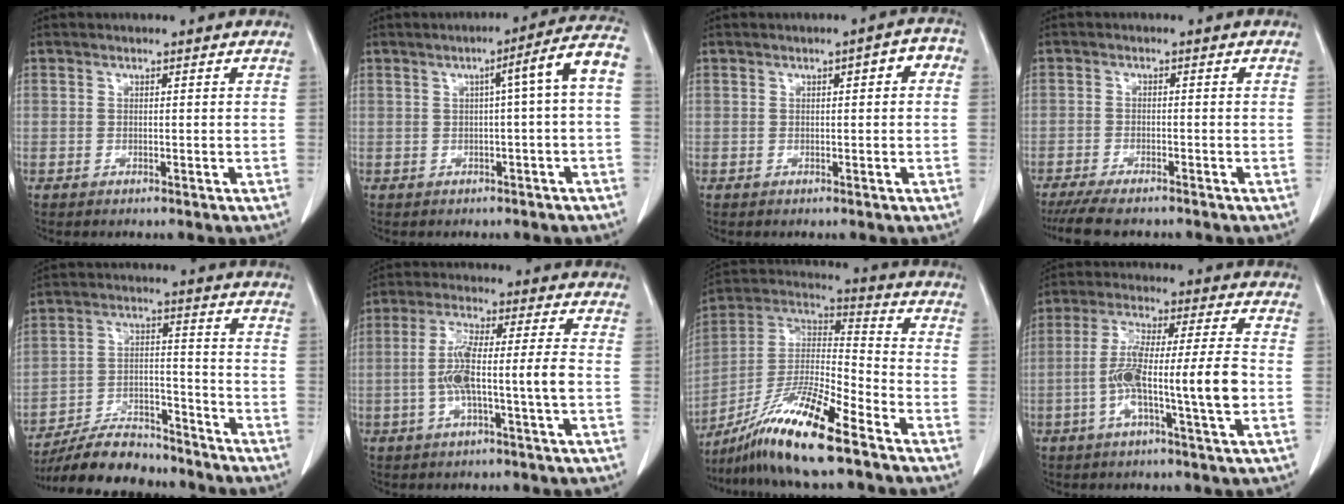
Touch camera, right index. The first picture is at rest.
{"total": 6.9, "force": [0.1, -0.6, 6.9], "torque": [-0.086, 0.019, -0.003]}
{"total": 3.0, "force": [0.4, 1.0, 2.8], "torque": [-0.029, 0.018, 0.002]}
{"total": 6.7, "force": [-5.8, 1.4, 3.1], "torque": [-0.046, -0.014, -0.093]}
{"total": 12.4, "force": [-11.4, 3.6, 3.5], "torque": [-0.055, 0.017, -0.193]}
{"total": 8.6, "force": [-1.6, 0.2, 8.5], "torque": [-0.169, 0.013, -0.031]}
{"total": 15.2, "force": [-10.5, 0.6, 11.0], "torque": [-0.214, -0.009, -0.192]}
{"total": 12.4, "force": [-2.7, 0.3, 12.1], "torque": [-0.226, 0.011, -0.053]}